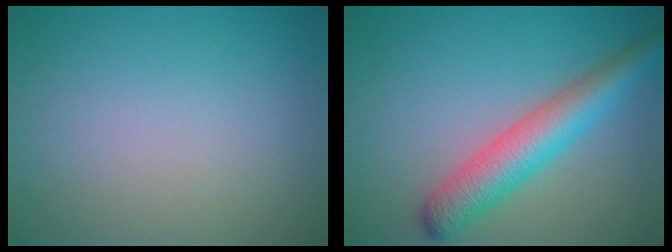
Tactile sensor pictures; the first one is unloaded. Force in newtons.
{"total": 5.4, "press": 5.4, "slide": 0.1}